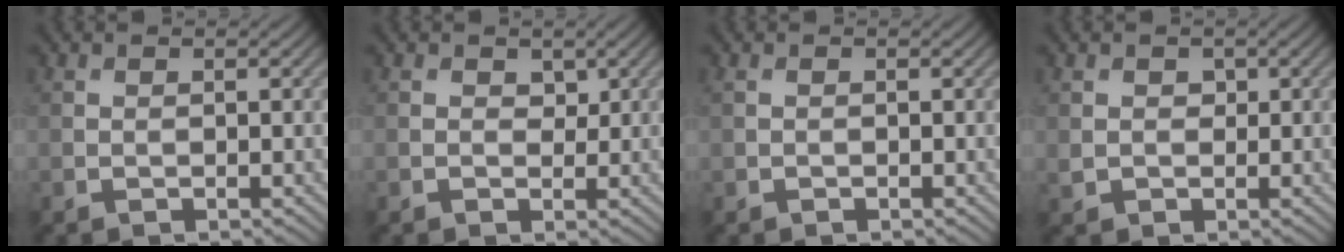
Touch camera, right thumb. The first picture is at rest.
{"total": 1.2, "force": [0.4, 1.0, 0.6], "torque": [-0.009, -0.006, 0.003]}
{"total": 0.9, "force": [0.2, 0.6, 0.6], "torque": [-0.017, 0.002, 0.002]}
{"total": 1.7, "force": [0.4, 1.6, 0.6], "torque": [-0.016, -0.006, 0.008]}